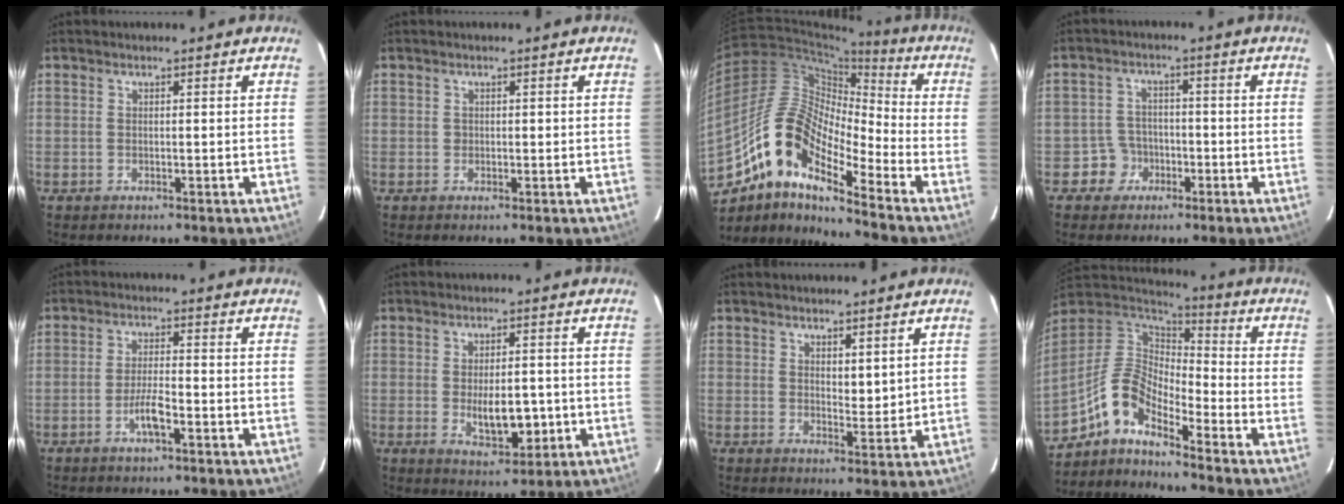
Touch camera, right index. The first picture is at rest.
{"total": 0.7, "force": [0.0, 0.7, 0.3], "torque": [-0.003, 0.003, 0.000]}
{"total": 13.9, "force": [-8.8, 4.1, 10.0], "torque": [-0.189, 0.035, -0.153]}
{"total": 4.3, "force": [-1.9, 3.8, 0.1], "torque": [0.001, 0.015, -0.031]}
{"total": 4.0, "force": [-1.9, 0.5, 3.4], "torque": [-0.067, 0.000, -0.038]}
{"total": 7.0, "force": [-1.2, 3.0, 6.3], "torque": [-0.101, -0.007, -0.008]}
{"total": 2.9, "force": [1.8, 1.2, 1.9], "torque": [-0.029, -0.012, 0.035]}
{"total": 9.6, "force": [-7.4, 2.6, 5.6], "torque": [-0.126, 0.031, -0.142]}